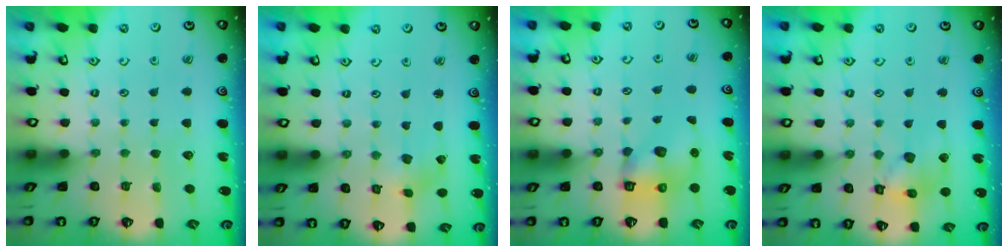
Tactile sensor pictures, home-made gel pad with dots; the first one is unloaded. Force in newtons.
{"total": 2.0, "press": 2.0, "slide": 0.2}
{"total": 8.0, "press": 7.9, "slide": 1.2}
{"total": 12.8, "press": 12.7, "slide": 1.8}